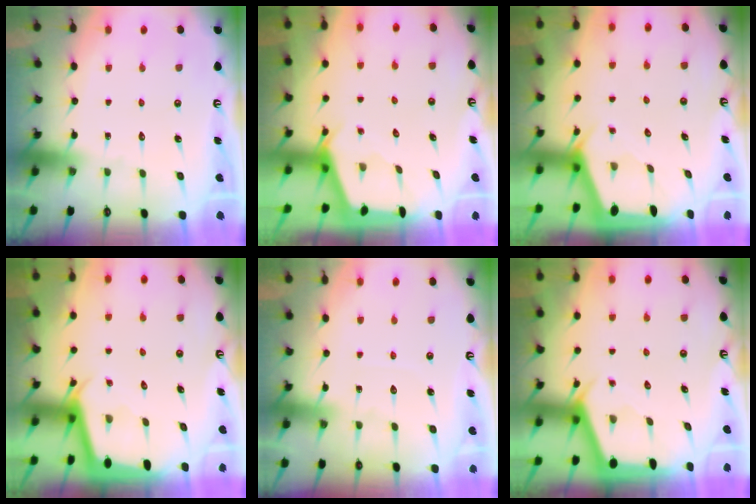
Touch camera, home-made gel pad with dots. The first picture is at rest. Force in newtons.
{"total": 2.4, "press": 2.4, "slide": 0.3}
{"total": 2.1, "press": 2.1, "slide": 0.3}
{"total": 2.3, "press": 2.3, "slide": 0.1}
{"total": 3.9, "press": 3.9, "slide": 0.5}
{"total": 2.2, "press": 2.2, "slide": 0.3}